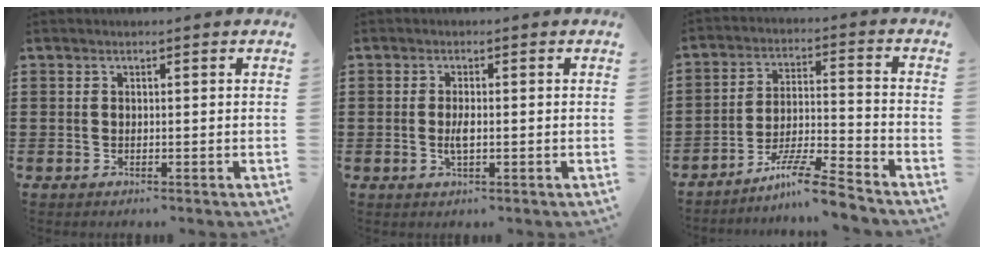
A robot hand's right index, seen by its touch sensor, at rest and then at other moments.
{"total": 2.6, "force": [-0.4, 0.8, 2.5], "torque": [-0.060, -0.007, -0.010]}
{"total": 8.6, "force": [-7.4, -0.1, 4.4], "torque": [-0.088, 0.001, -0.144]}